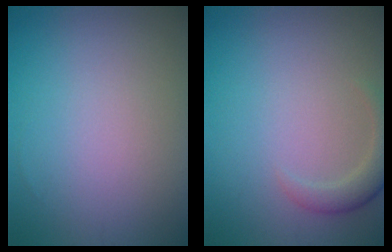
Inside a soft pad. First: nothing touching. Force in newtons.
{"total": 2.2, "press": 2.2, "slide": 0.2}